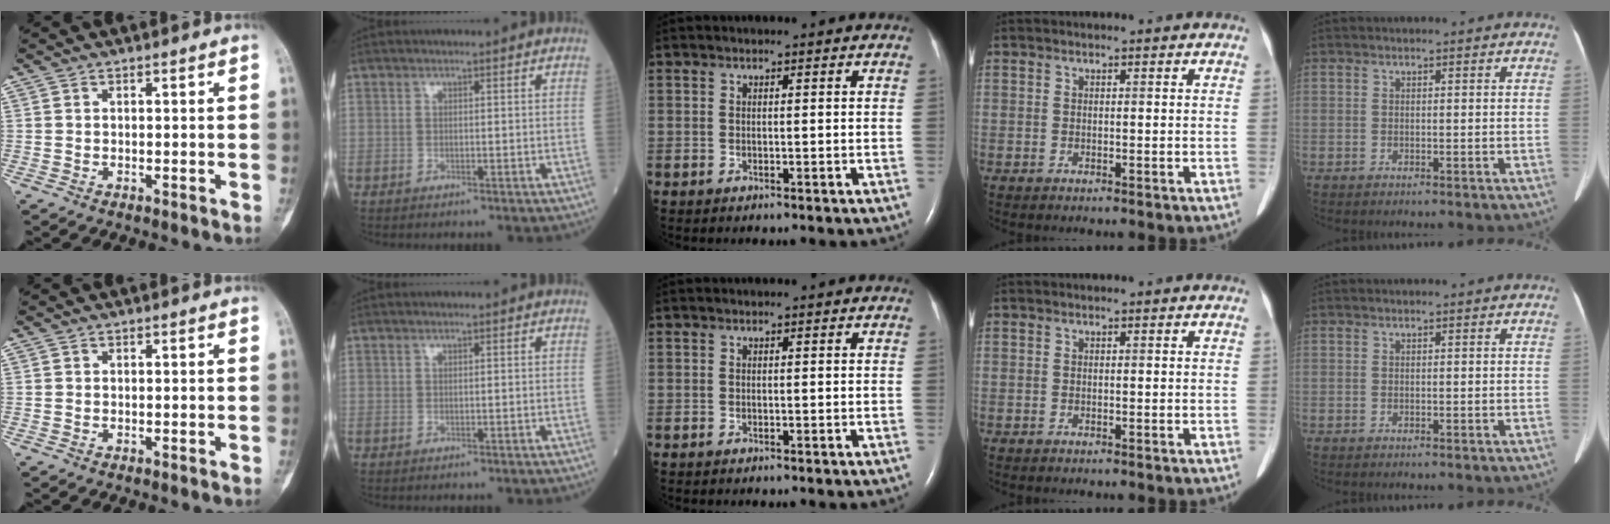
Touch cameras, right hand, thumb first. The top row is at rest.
{}